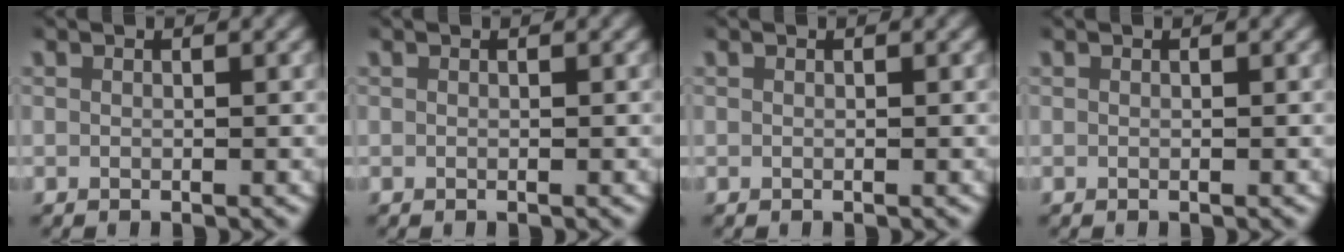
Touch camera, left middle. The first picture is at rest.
{"total": 0.0}
{"total": 0.0}
{"total": 0.0}